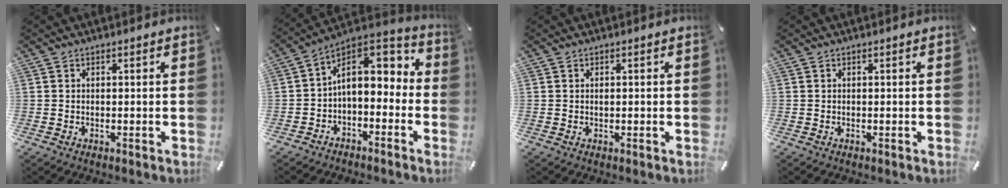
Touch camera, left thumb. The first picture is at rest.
{"total": 9.6, "force": [1.5, 7.0, 6.4], "torque": [-0.091, -0.010, 0.031]}
{"total": 0.7, "force": [0.0, 0.4, 0.6], "torque": [-0.014, -0.001, 0.001]}
{"total": 0.0}